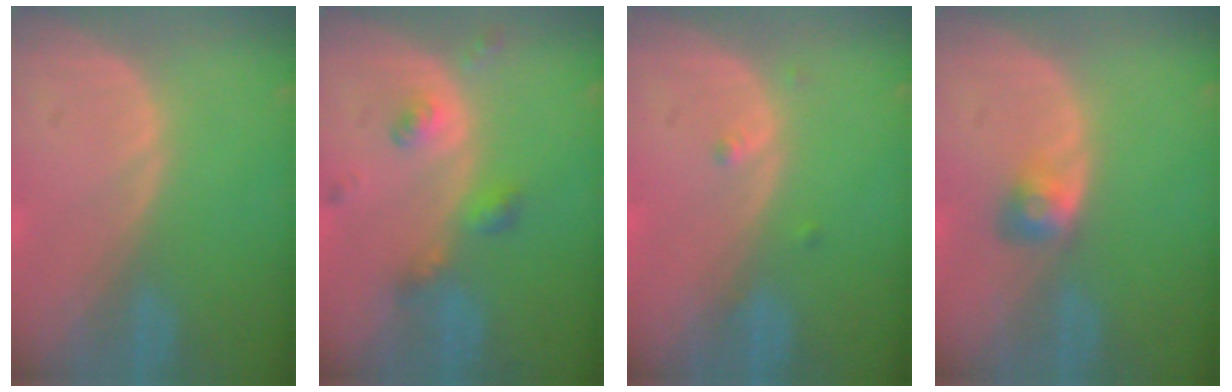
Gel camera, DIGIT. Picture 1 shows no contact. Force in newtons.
{"total": 5.1, "press": 4.5, "slide": 2.5}
{"total": 1.3, "press": 1.1, "slide": 0.7}
{"total": 2.9, "press": 2.4, "slide": 1.5}